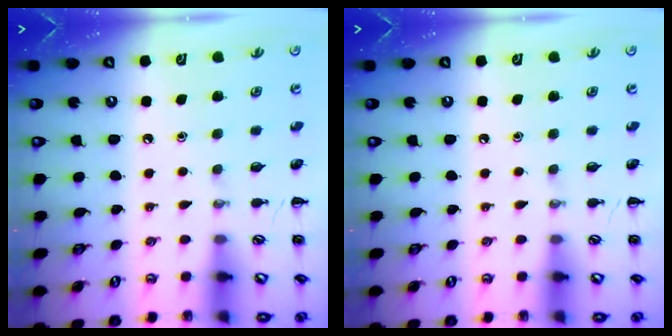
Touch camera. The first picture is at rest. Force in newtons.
{"total": 0.0}